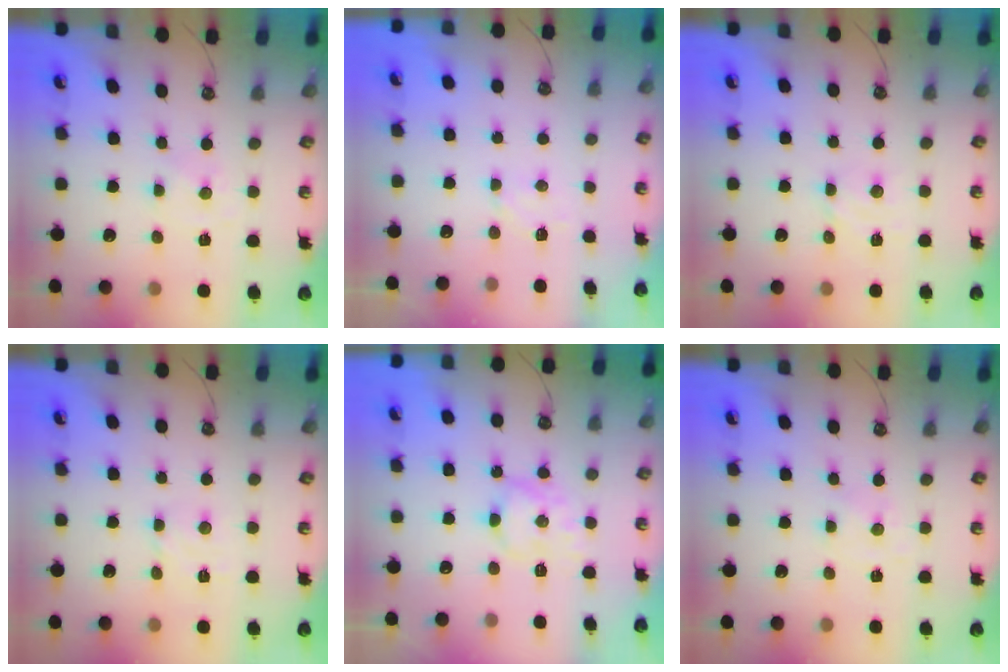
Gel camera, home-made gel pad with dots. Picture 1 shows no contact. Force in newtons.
{"total": 5.4, "press": 5.4, "slide": 0.6}
{"total": 3.4, "press": 3.3, "slide": 0.6}
{"total": 2.8, "press": 2.8, "slide": 0.4}
{"total": 8.8, "press": 8.8, "slide": 0.6}
{"total": 0.0}